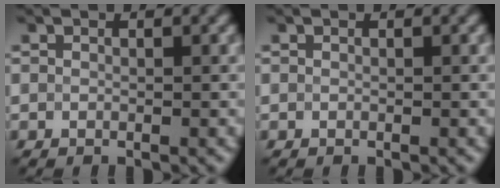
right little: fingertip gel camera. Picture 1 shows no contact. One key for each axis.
{"total": 0.0}